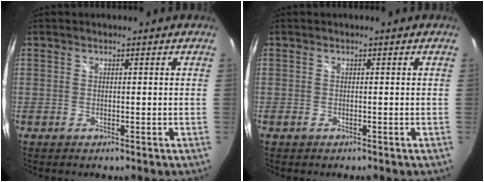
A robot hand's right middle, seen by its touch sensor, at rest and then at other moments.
{"total": 0.7, "force": [-0.5, 0.4, 0.4], "torque": [-0.008, -0.004, -0.010]}